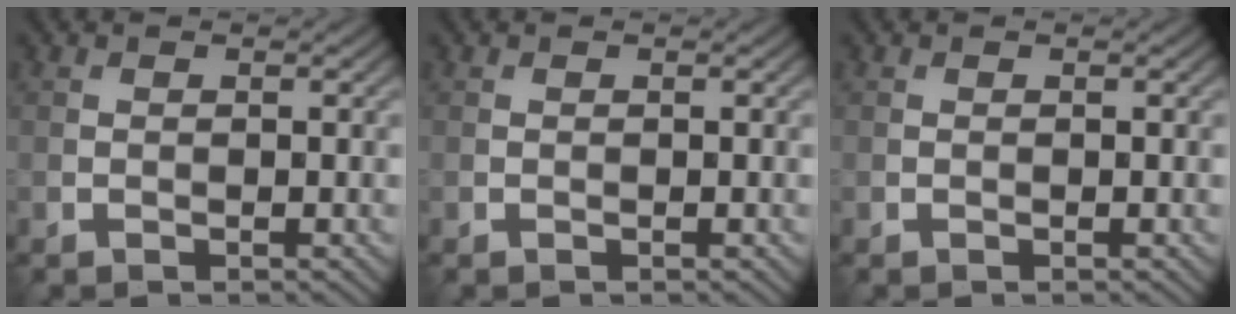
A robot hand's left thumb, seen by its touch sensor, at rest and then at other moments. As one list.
[{"total": 0.0}, {"total": 0.0}]